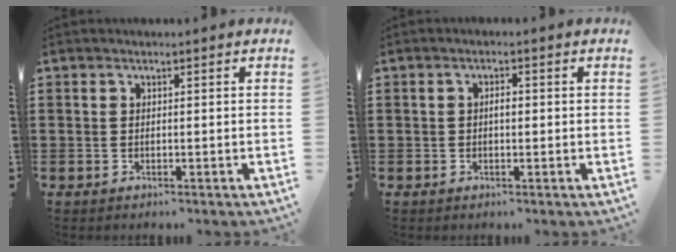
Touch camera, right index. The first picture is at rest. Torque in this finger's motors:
{"motor_torque": [0.57, -0.02, 0.05, 0.05]}